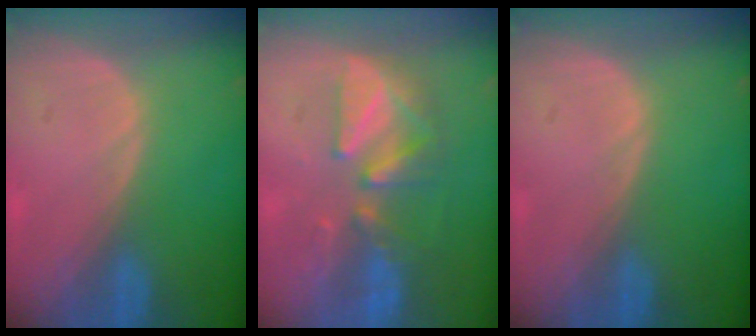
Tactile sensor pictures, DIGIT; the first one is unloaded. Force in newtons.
{"total": 7.6, "press": 7.5, "slide": 1.4}
{"total": 0.0}